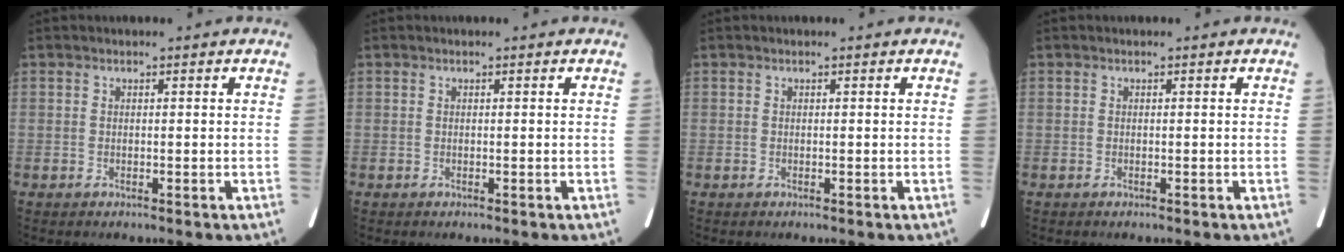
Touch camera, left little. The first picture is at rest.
{"total": 0.0}
{"total": 0.0}
{"total": 0.0}